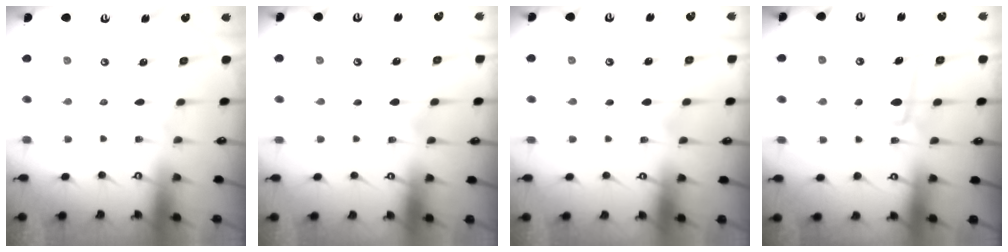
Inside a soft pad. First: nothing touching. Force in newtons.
{"total": 3.0, "press": 3.0, "slide": 0.2}
{"total": 3.0, "press": 3.0, "slide": 0.2}
{"total": 5.7, "press": 5.5, "slide": 1.4}